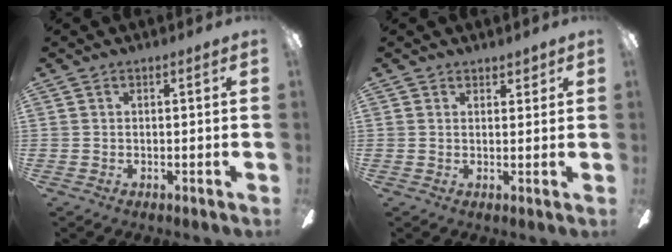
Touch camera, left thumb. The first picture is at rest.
{"total": 2.3, "force": [1.8, 1.4, 0.1], "torque": [0.004, -0.003, 0.034]}